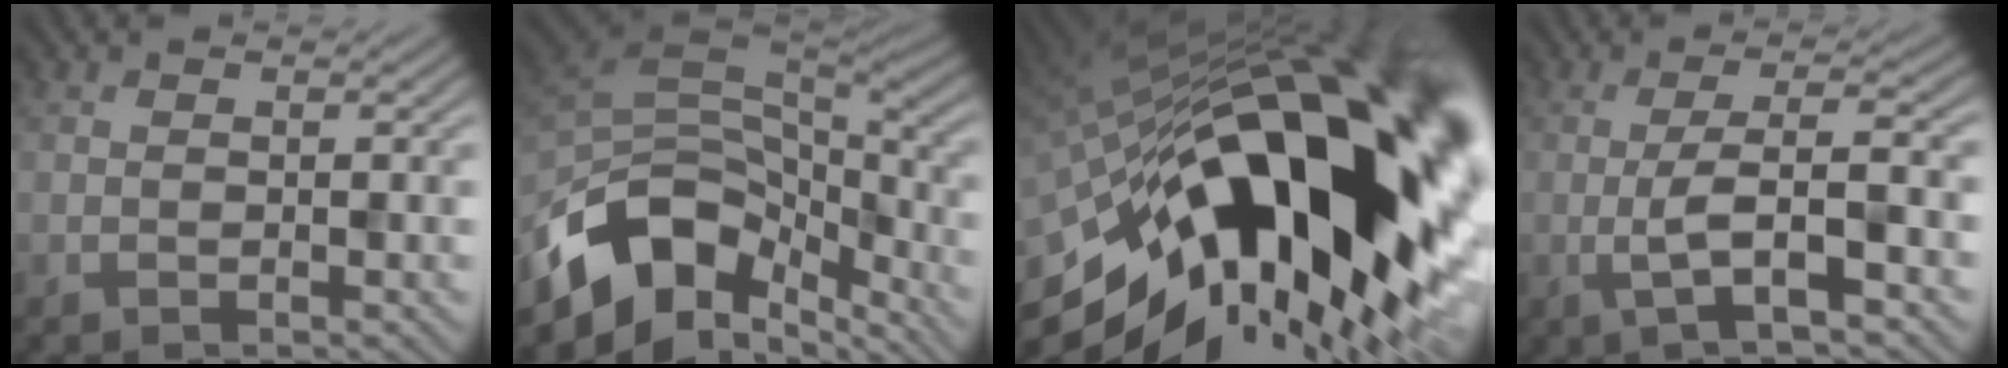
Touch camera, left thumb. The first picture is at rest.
{"total": 13.5, "force": [-6.1, 8.2, 8.7], "torque": [-0.220, -0.019, -0.099]}
{"total": 22.2, "force": [-3.5, 9.0, 20.0], "torque": [-0.334, -0.027, -0.080]}
{"total": 5.6, "force": [-1.4, 0.8, 5.4], "torque": [-0.098, 0.011, -0.036]}